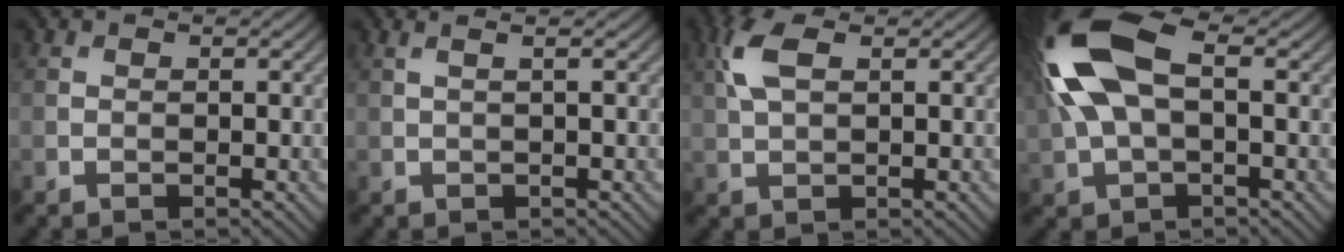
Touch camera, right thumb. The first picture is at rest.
{"total": 1.7, "force": [0.6, 0.4, 1.6], "torque": [-0.022, 0.008, -0.002]}
{"total": 4.9, "force": [1.8, 2.2, 4.0], "torque": [-0.107, 0.011, 0.035]}
{"total": 13.2, "force": [2.2, 6.8, 11.1], "torque": [-0.278, 0.016, 0.036]}